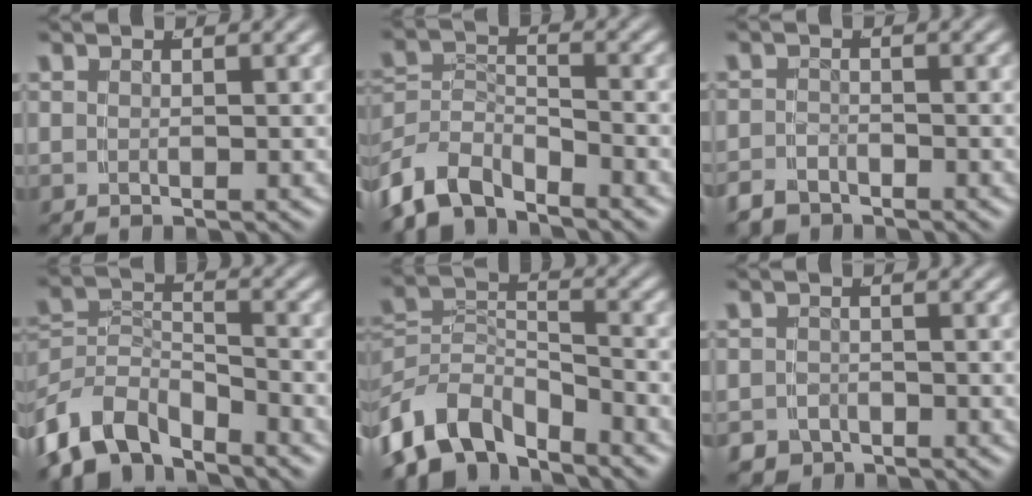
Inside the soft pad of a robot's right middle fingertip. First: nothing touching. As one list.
[{"total": 6.5, "force": [-4.0, 4.1, 3.0], "torque": [-0.080, -0.029, -0.062]}, {"total": 2.6, "force": [-2.3, 1.0, 0.2], "torque": [-0.007, -0.016, -0.035]}, {"total": 8.2, "force": [-4.8, 5.3, 4.0], "torque": [-0.095, -0.040, -0.070]}, {"total": 9.9, "force": [-5.6, 6.5, 4.9], "torque": [-0.104, -0.047, -0.080]}, {"total": 3.1, "force": [-2.6, 1.8, 0.2], "torque": [-0.001, -0.017, -0.040]}]